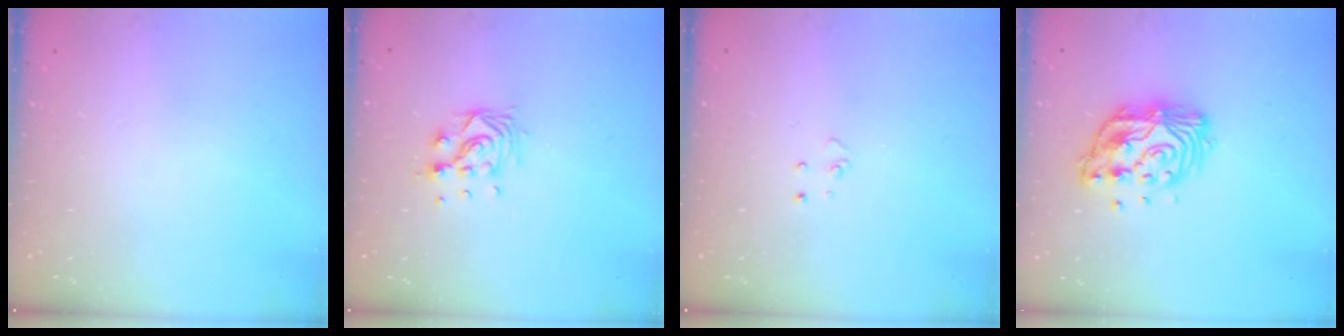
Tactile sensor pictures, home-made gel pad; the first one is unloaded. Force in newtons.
{"total": 9.3, "press": 9.3, "slide": 0.9}
{"total": 2.9, "press": 2.9, "slide": 0.2}
{"total": 12.7, "press": 12.6, "slide": 1.0}